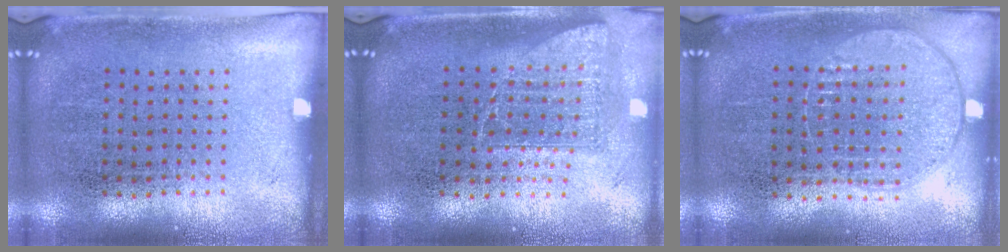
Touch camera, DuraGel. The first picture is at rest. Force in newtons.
{"total": 1.4, "press": 1.1, "slide": 0.9}
{"total": 1.0, "press": 0.9, "slide": 0.3}